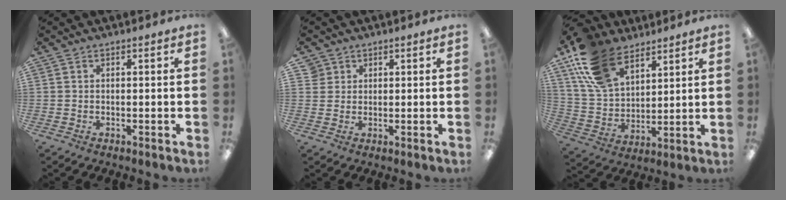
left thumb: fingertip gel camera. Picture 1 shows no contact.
{"total": 2.8, "force": [1.6, 2.3, 0.1], "torque": [-0.002, 0.001, 0.029]}
{"total": 17.6, "force": [11.5, 9.8, 8.9], "torque": [-0.198, -0.038, 0.220]}